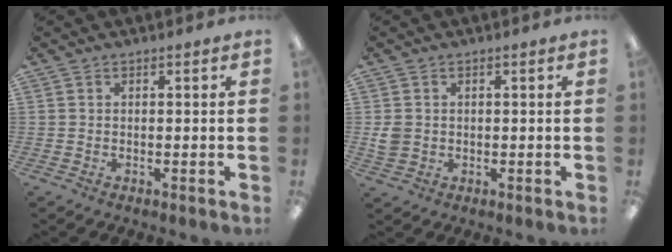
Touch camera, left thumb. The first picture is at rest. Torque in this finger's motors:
{"motor_torque": [-0.08, 0.14, 0.25, -0.30, 0.01]}